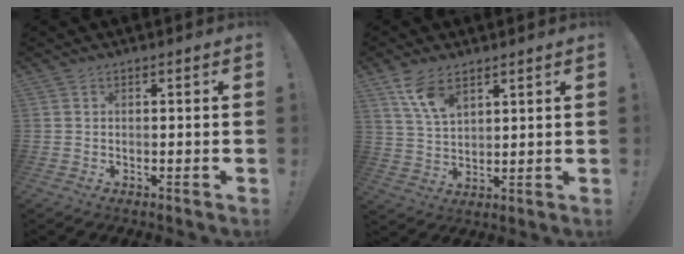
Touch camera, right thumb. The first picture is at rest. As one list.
[{"total": 8.6, "force": [5.6, 4.1, 5.0], "torque": [-0.087, -0.025, 0.104]}]